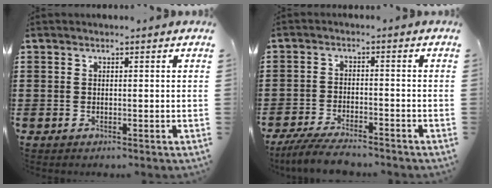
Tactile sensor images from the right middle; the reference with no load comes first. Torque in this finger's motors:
{"motor_torque": [0.12, -0.07, 0.14, 0.08]}